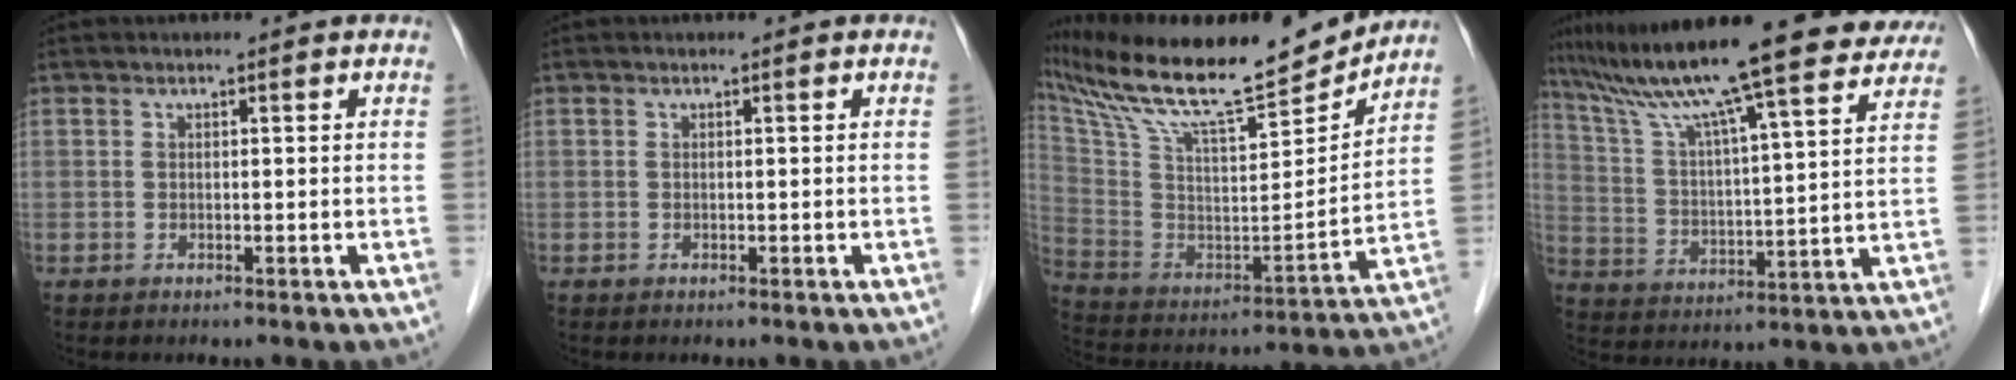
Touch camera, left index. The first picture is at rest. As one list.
[{"total": 0.0}, {"total": 23.5, "force": [20.5, 2.6, 11.2], "torque": [-0.215, -0.011, 0.341]}, {"total": 26.0, "force": [22.0, 1.7, 13.8], "torque": [-0.229, -0.002, 0.317]}]